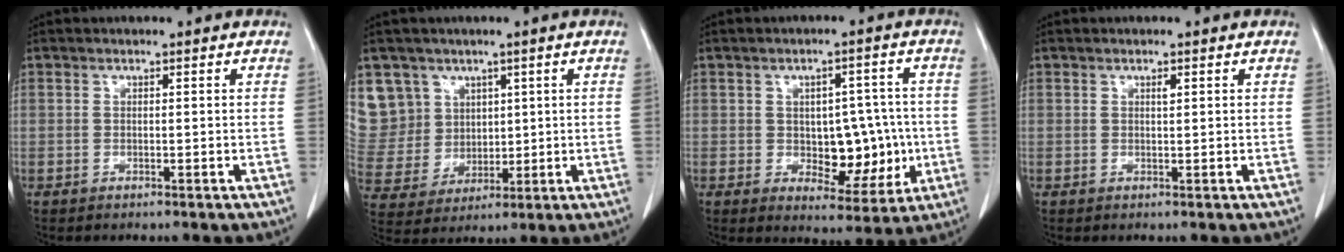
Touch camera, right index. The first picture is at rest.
{"total": 10.6, "force": [5.4, 9.1, 0.6], "torque": [-0.030, 0.036, 0.127]}
{"total": 9.1, "force": [-1.0, 5.2, 7.5], "torque": [-0.086, 0.016, -0.002]}
{"total": 0.7, "force": [0.3, 0.1, 0.6], "torque": [-0.014, -0.002, 0.006]}